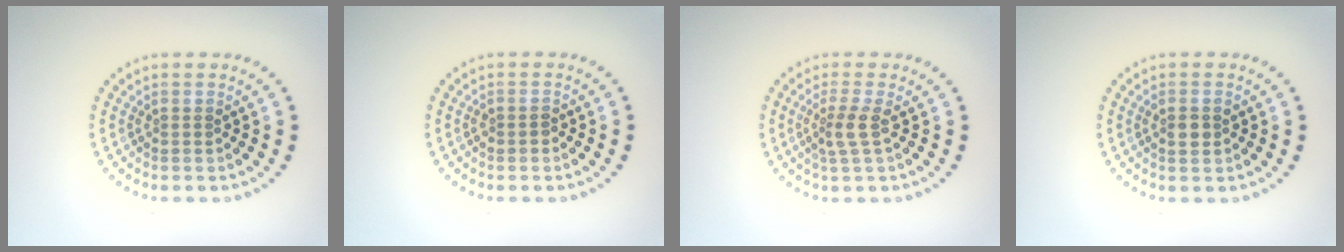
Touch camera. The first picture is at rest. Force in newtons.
{"total": 0.8, "press": 0.7, "slide": 0.3}
{"total": 2.0, "press": 1.6, "slide": 1.3}
{"total": 1.5, "press": 1.5, "slide": 0.3}